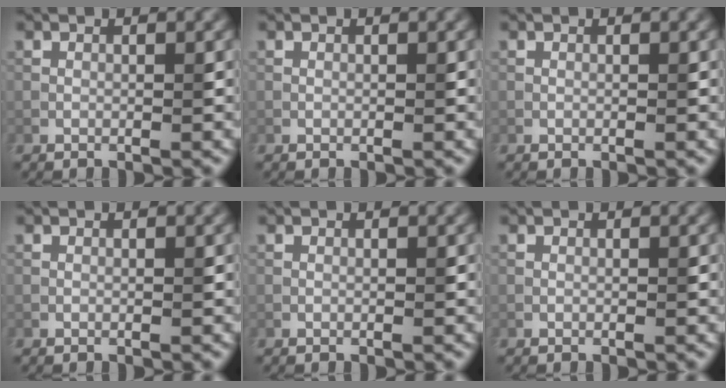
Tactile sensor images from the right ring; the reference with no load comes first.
{"total": 0.0}
{"total": 0.0}
{"total": 0.0}
{"total": 0.0}
{"total": 0.0}